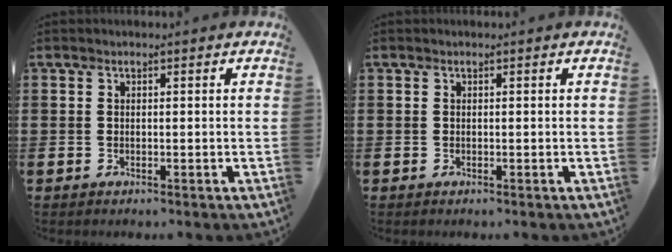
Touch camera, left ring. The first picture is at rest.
{"total": 0.0}